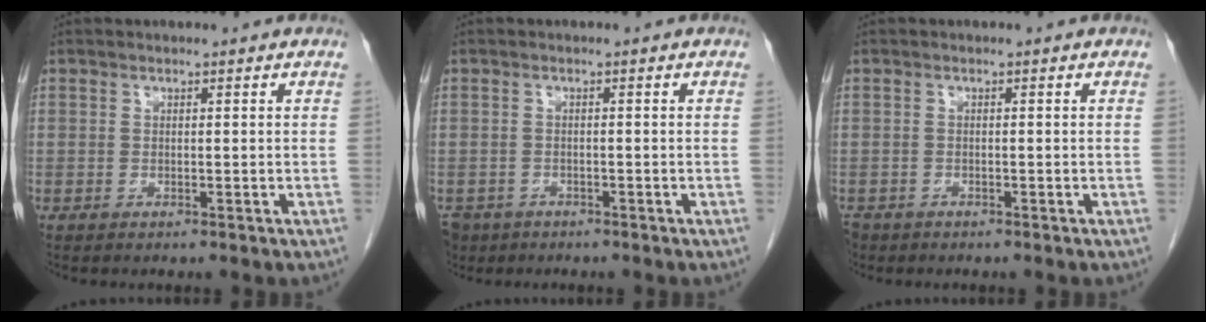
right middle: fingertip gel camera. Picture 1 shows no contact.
{"total": 5.1, "force": [-3.7, 3.4, 1.0], "torque": [-0.019, -0.002, -0.062]}
{"total": 3.0, "force": [-2.3, 1.9, 0.6], "torque": [-0.015, -0.003, -0.042]}